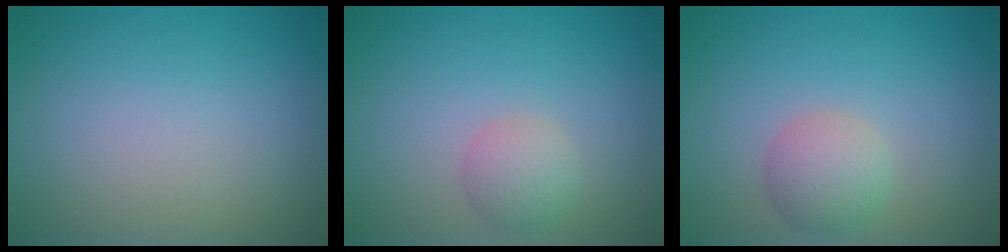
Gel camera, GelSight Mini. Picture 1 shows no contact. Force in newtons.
{"total": 2.1, "press": 2.1, "slide": 0.2}
{"total": 2.7, "press": 2.6, "slide": 0.2}